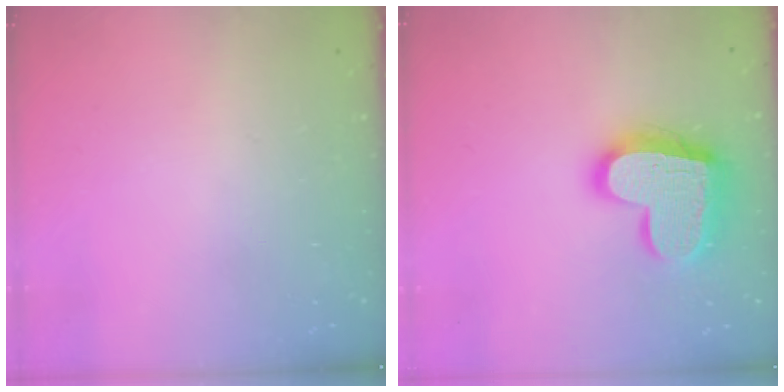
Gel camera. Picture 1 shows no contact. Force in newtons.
{"total": 18.2, "press": 18.1, "slide": 1.4}